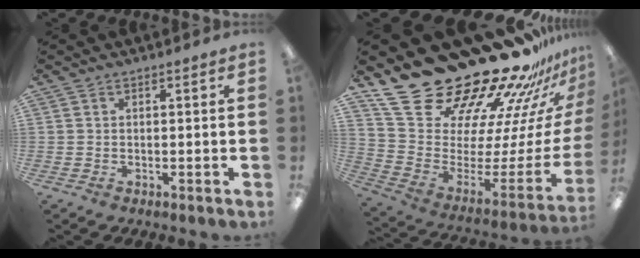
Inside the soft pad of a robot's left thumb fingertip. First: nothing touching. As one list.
[{"total": 29.5, "force": [24.6, 9.4, 13.4], "torque": [-0.201, -0.212, 0.455]}]